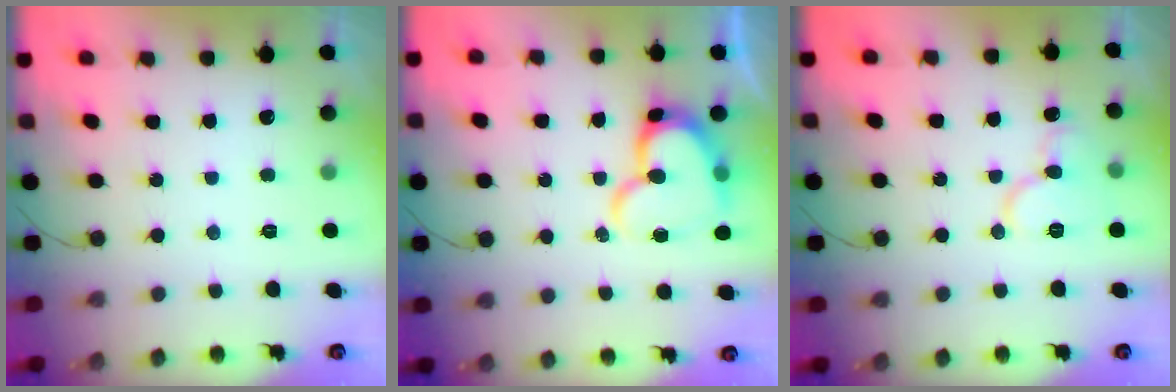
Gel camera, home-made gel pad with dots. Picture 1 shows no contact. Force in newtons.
{"total": 14.4, "press": 14.3, "slide": 1.3}
{"total": 10.6, "press": 10.6, "slide": 1.1}